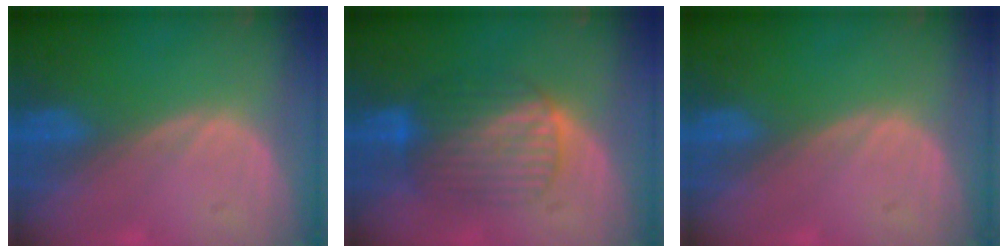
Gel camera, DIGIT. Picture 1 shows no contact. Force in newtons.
{"total": 7.1, "press": 7.1, "slide": 0.2}
{"total": 0.0}